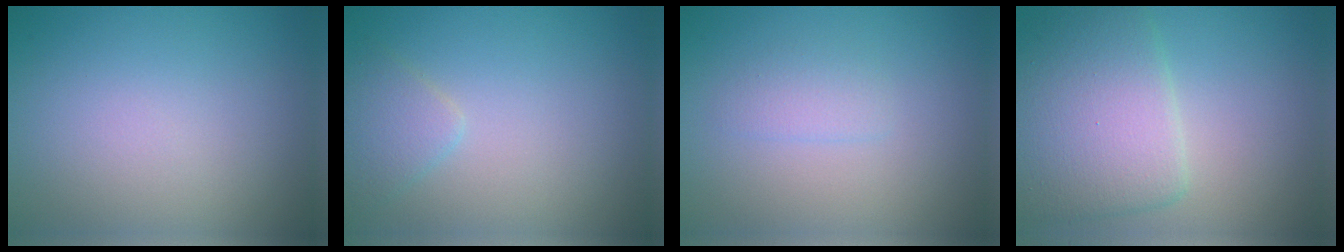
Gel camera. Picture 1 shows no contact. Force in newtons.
{"total": 1.9, "press": 1.9, "slide": 0.1}
{"total": 1.3, "press": 1.3, "slide": 0.1}
{"total": 6.6, "press": 6.6, "slide": 0.3}